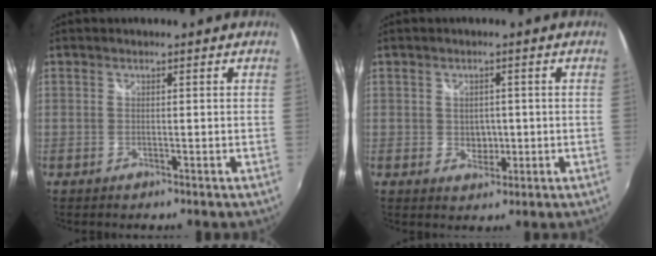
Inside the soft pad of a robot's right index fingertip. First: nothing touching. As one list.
[{"total": 3.2, "force": [-0.2, 2.7, 1.6], "torque": [-0.024, 0.001, -0.001]}]